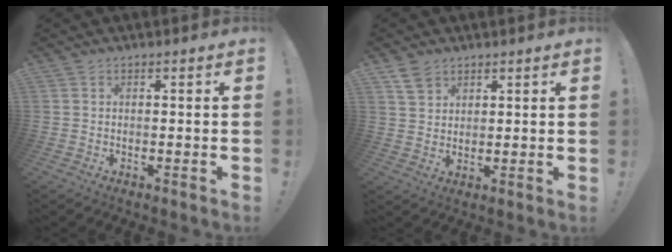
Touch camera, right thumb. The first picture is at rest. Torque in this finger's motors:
{"motor_torque": [0.27, 0.67, -0.08, 0.08, -0.08]}